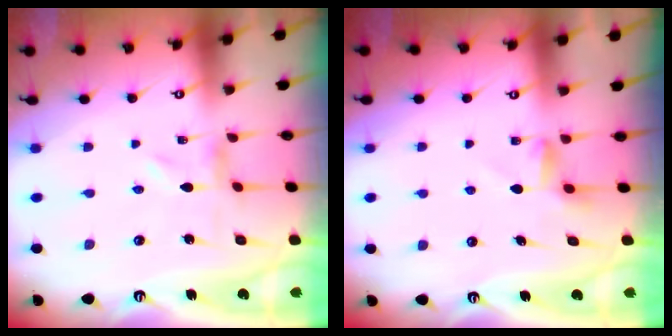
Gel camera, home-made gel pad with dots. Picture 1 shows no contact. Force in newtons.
{"total": 3.6, "press": 3.6, "slide": 0.3}